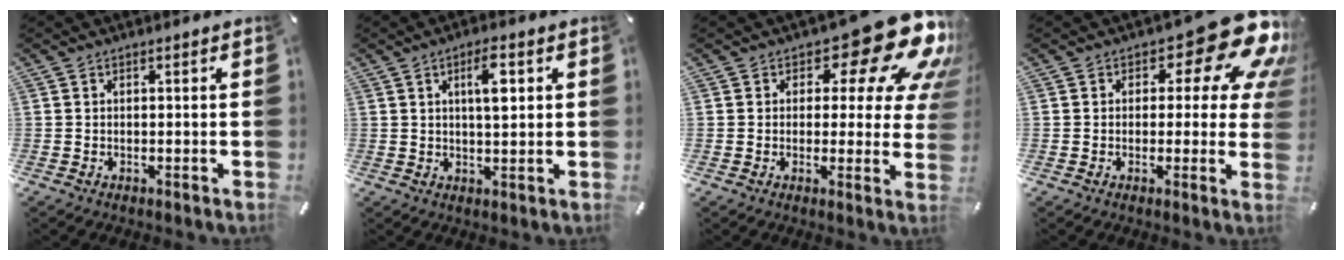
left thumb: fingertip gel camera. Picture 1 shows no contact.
{"total": 6.3, "force": [1.8, 1.9, 5.7], "torque": [-0.093, -0.004, 0.023]}
{"total": 18.8, "force": [10.1, 8.3, 13.6], "torque": [-0.164, -0.066, 0.161]}
{"total": 16.2, "force": [8.1, 7.3, 12.0], "torque": [-0.150, -0.058, 0.133]}